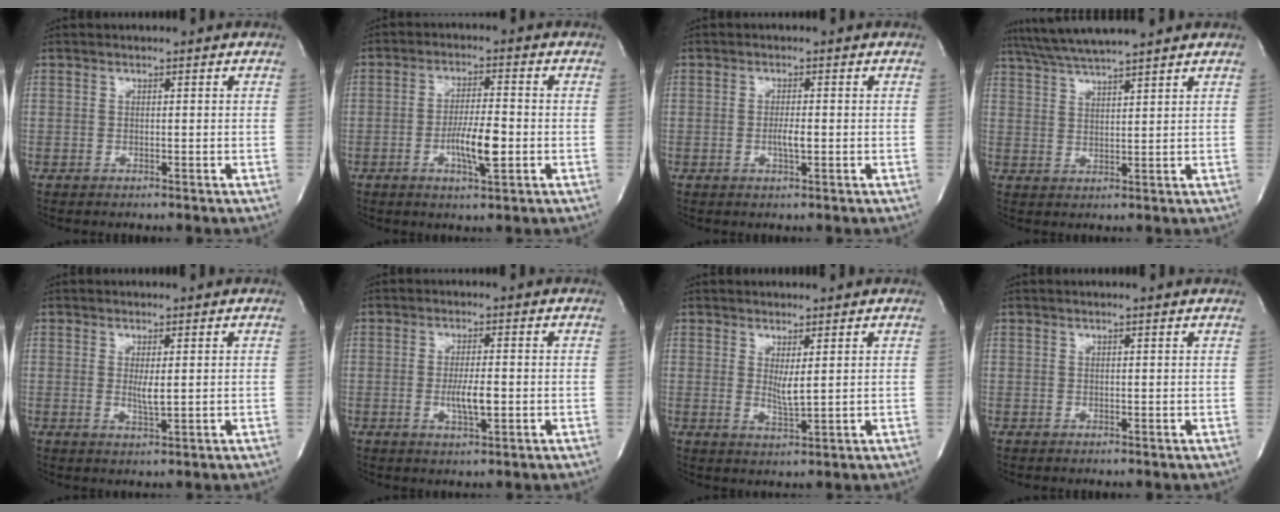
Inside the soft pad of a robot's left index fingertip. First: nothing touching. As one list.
[{"total": 6.6, "force": [-1.9, 1.1, 6.2], "torque": [-0.115, -0.005, -0.031]}, {"total": 2.1, "force": [-0.4, 0.4, 2.1], "torque": [-0.041, -0.001, -0.006]}, {"total": 9.6, "force": [8.5, -0.4, 4.4], "torque": [-0.082, 0.027, 0.139]}, {"total": 2.3, "force": [0.3, 0.3, 2.2], "torque": [-0.047, -0.007, 0.009]}, {"total": 4.1, "force": [-0.7, 0.7, 4.0], "torque": [-0.077, -0.005, -0.009]}, {"total": 2.7, "force": [0.8, 0.2, 2.6], "torque": [-0.053, -0.013, 0.022]}, {"total": 1.4, "force": [1.3, -0.2, 0.5], "torque": [-0.019, 0.008, 0.017]}]